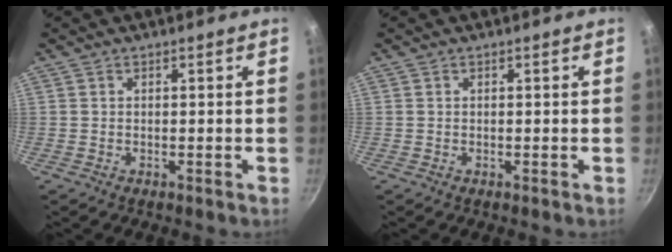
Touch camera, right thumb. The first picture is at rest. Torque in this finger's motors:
{"motor_torque": [-0.25, 0.02, 0.12, 0.09, -0.07]}